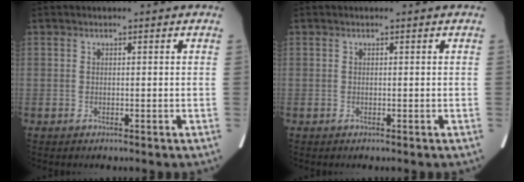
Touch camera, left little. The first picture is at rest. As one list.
[{"total": 0.0}]